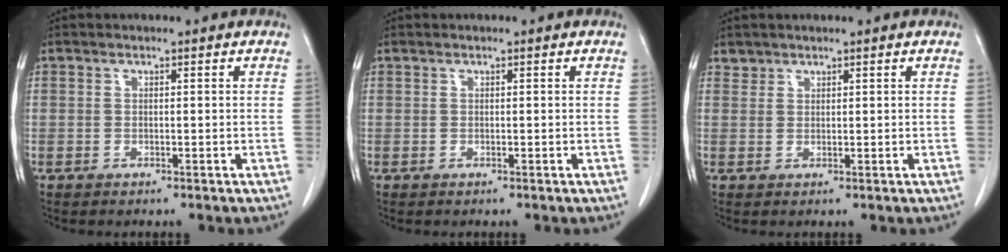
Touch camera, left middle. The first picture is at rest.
{"total": 0.0}
{"total": 1.2, "force": [1.0, 0.5, -0.3], "torque": [0.009, 0.004, 0.017]}